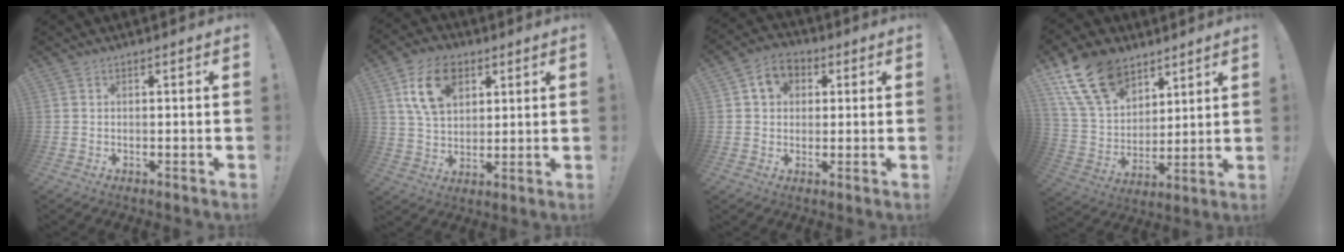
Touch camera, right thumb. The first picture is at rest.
{"total": 14.2, "force": [6.1, 9.8, 8.3], "torque": [-0.132, -0.006, 0.119]}
{"total": 7.4, "force": [2.3, 5.9, 3.7], "torque": [-0.060, 0.008, 0.045]}
{"total": 17.8, "force": [11.2, 11.0, 8.4], "torque": [-0.158, -0.061, 0.214]}